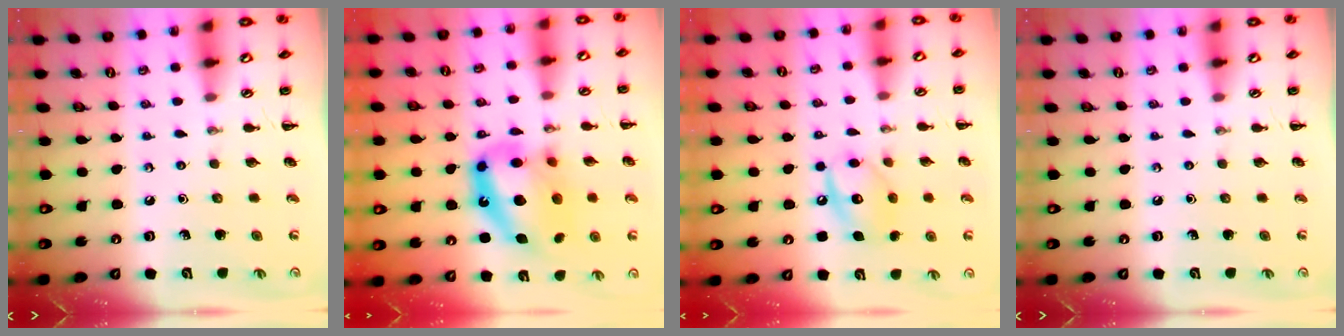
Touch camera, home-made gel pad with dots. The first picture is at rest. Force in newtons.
{"total": 16.5, "press": 15.9, "slide": 4.4}
{"total": 11.3, "press": 11.3, "slide": 1.0}
{"total": 0.0}